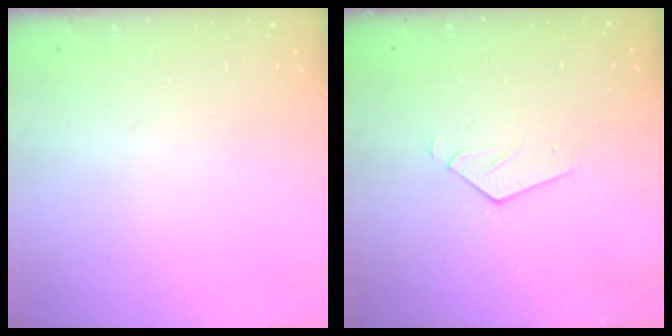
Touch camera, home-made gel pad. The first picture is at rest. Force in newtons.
{"total": 2.6, "press": 2.6, "slide": 0.2}